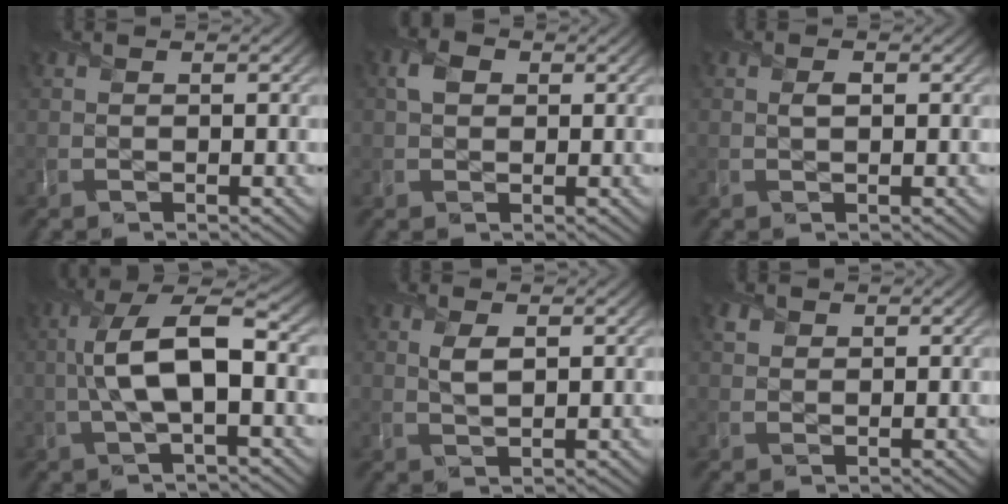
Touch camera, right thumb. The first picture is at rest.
{"total": 2.3, "force": [0.5, 1.9, 1.1], "torque": [-0.029, 0.003, 0.007]}
{"total": 0.7, "force": [0.1, 0.4, 0.5], "torque": [-0.011, 0.000, 0.002]}
{"total": 9.3, "force": [-0.2, 3.2, 8.8], "torque": [-0.179, 0.016, -0.011]}
{"total": 2.3, "force": [0.9, 1.0, 1.8], "torque": [-0.042, -0.002, 0.020]}
{"total": 1.2, "force": [0.9, 0.9, 0.0], "torque": [-0.003, 0.000, 0.019]}